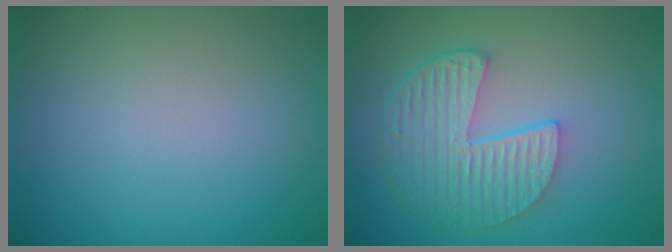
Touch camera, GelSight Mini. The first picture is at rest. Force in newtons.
{"total": 5.4, "press": 4.1, "slide": 3.5}